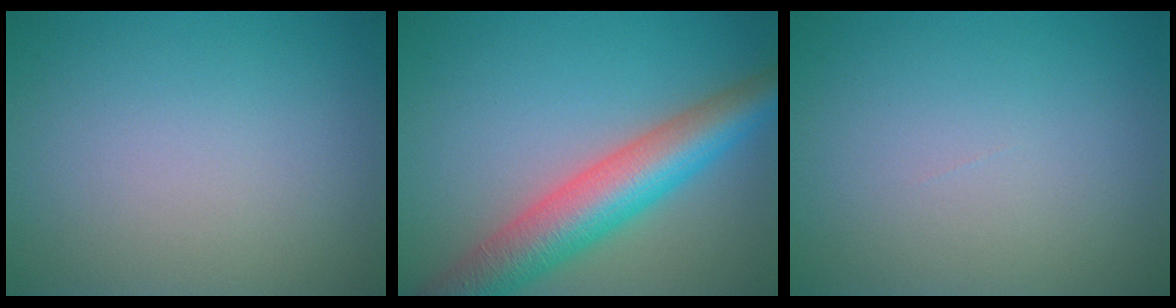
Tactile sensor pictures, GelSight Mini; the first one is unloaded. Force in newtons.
{"total": 7.9, "press": 7.9, "slide": 0.3}
{"total": 0.0}